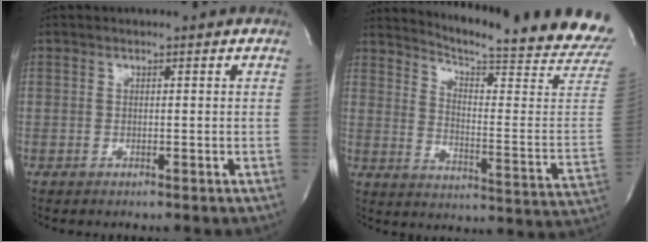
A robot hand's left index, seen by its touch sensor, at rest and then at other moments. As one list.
[{"total": 22.9, "force": [21.3, -0.5, 8.5], "torque": [-0.137, -0.128, 0.260]}]